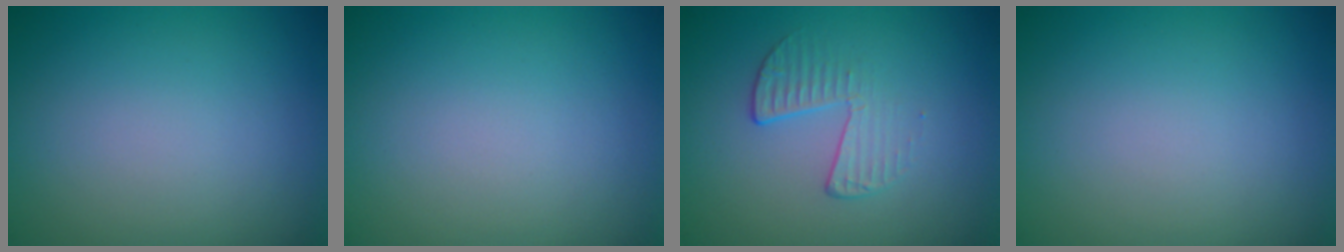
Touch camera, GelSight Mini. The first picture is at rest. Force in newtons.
{"total": 0.0}
{"total": 2.1, "press": 1.0, "slide": 1.8}
{"total": 0.0}